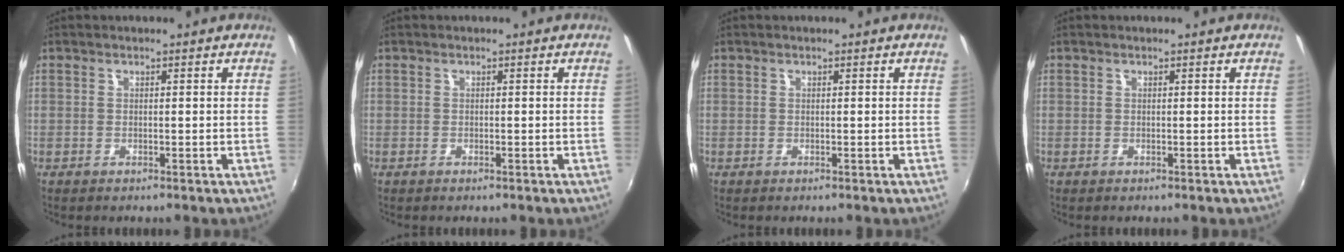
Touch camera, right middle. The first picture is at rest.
{"total": 0.0}
{"total": 0.0}
{"total": 0.0}